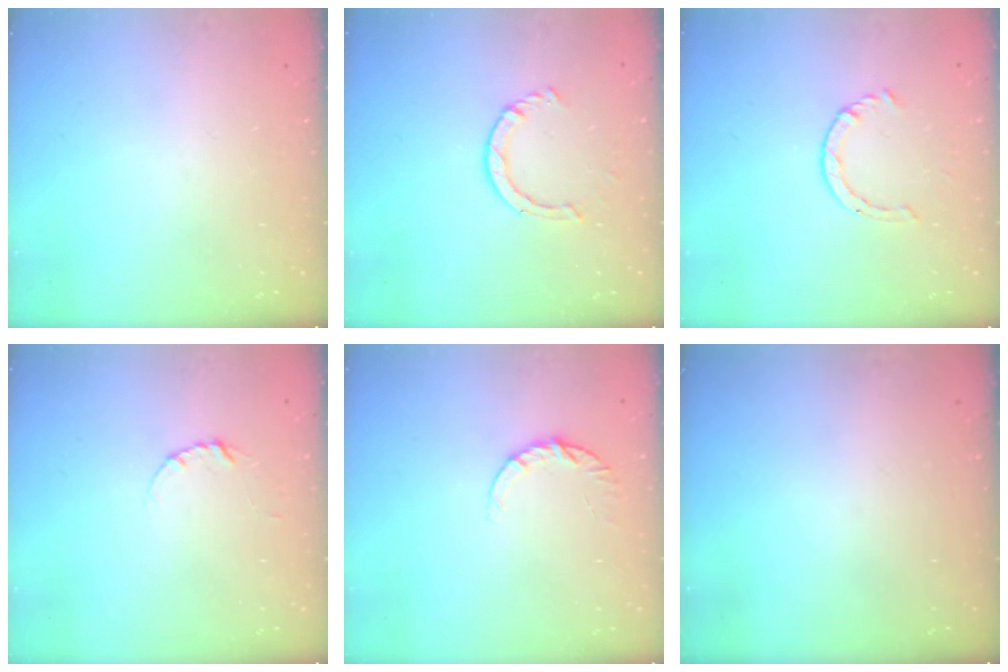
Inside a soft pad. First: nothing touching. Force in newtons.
{"total": 3.2, "press": 3.2, "slide": 0.3}
{"total": 3.0, "press": 2.9, "slide": 0.3}
{"total": 3.7, "press": 3.7, "slide": 0.4}
{"total": 6.3, "press": 6.3, "slide": 0.6}
{"total": 0.0}